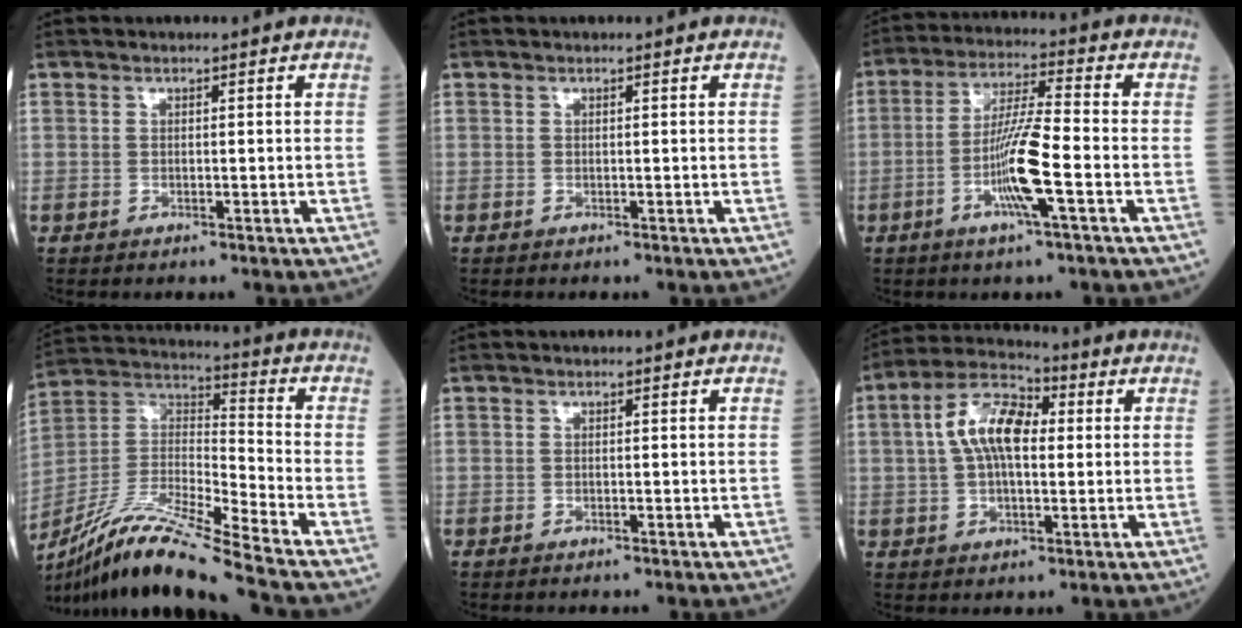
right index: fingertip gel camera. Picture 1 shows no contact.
{"total": 0.0}
{"total": 9.7, "force": [-3.1, 0.0, 9.1], "torque": [-0.176, -0.003, -0.062]}
{"total": 18.8, "force": [-15.0, -0.5, 11.4], "torque": [-0.251, -0.021, -0.283]}
{"total": 0.0}
{"total": 9.9, "force": [1.5, 4.6, 8.6], "torque": [-0.174, 0.029, 0.022]}